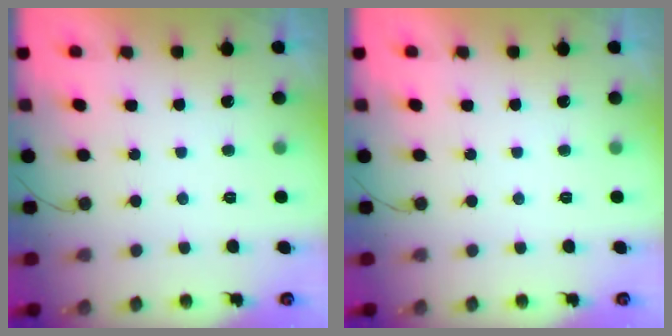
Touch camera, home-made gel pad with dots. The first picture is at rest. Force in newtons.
{"total": 0.0}